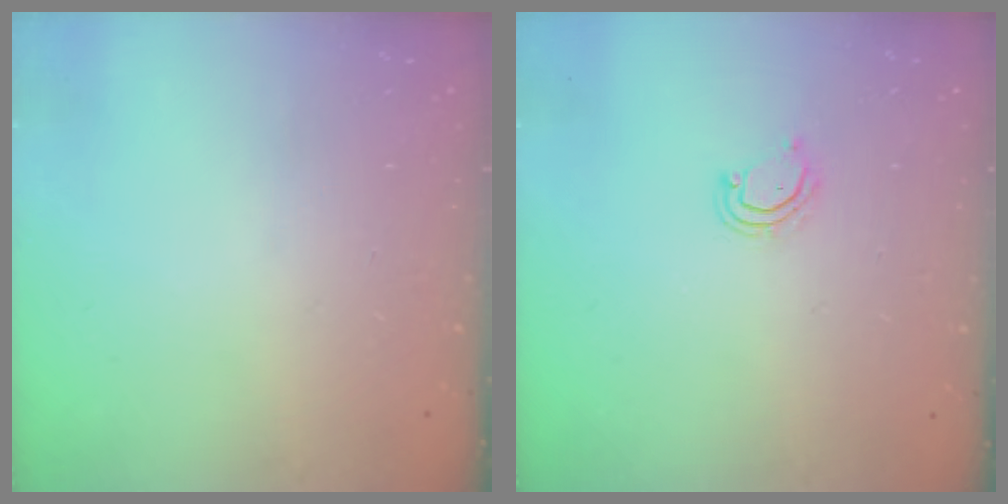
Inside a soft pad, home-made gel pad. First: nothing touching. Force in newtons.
{"total": 3.5, "press": 3.4, "slide": 0.3}